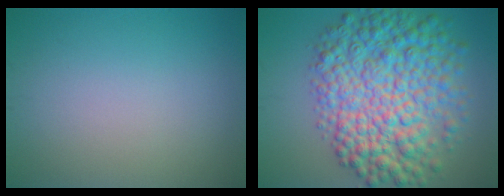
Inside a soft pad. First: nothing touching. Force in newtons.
{"total": 10.9, "press": 10.9, "slide": 0.1}